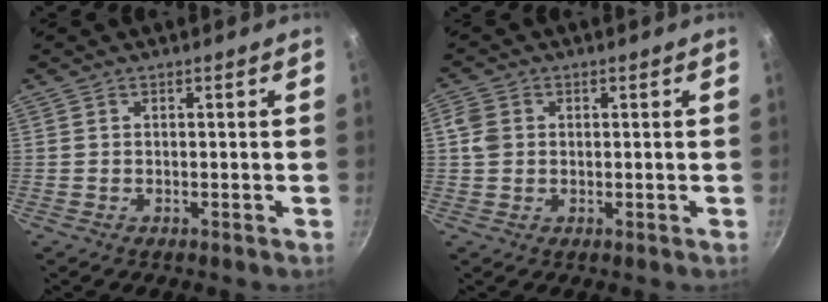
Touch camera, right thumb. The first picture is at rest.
{"total": 3.7, "force": [0.5, 3.0, 2.0], "torque": [-0.031, 0.003, 0.003]}